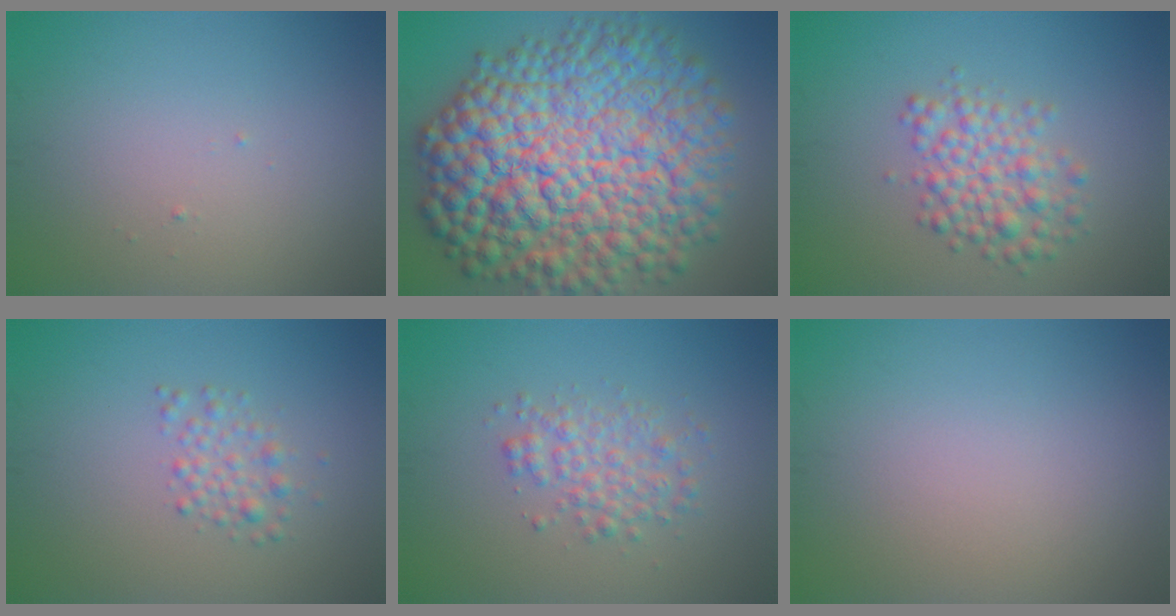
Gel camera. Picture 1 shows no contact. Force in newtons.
{"total": 18.0, "press": 18.0, "slide": 0.3}
{"total": 4.0, "press": 4.0, "slide": 0.1}
{"total": 1.9, "press": 1.8, "slide": 0.1}
{"total": 2.8, "press": 2.8, "slide": 0.0}
{"total": 0.0}